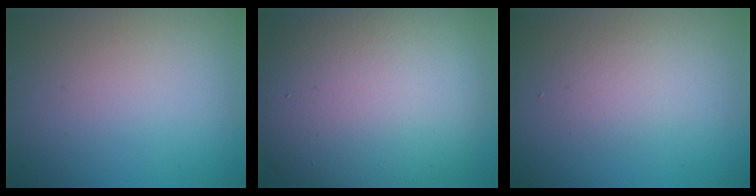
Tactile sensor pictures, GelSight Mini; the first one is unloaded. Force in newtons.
{"total": 12.7, "press": 12.6, "slide": 0.8}
{"total": 1.6, "press": 1.6, "slide": 0.0}